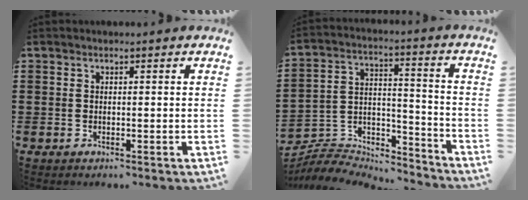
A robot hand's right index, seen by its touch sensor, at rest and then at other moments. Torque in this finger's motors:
{"motor_torque": [-0.14, -0.13, 0.33, 0.04]}